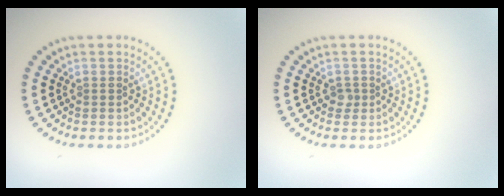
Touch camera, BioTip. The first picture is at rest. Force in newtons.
{"total": 0.8, "press": 0.6, "slide": 0.5}